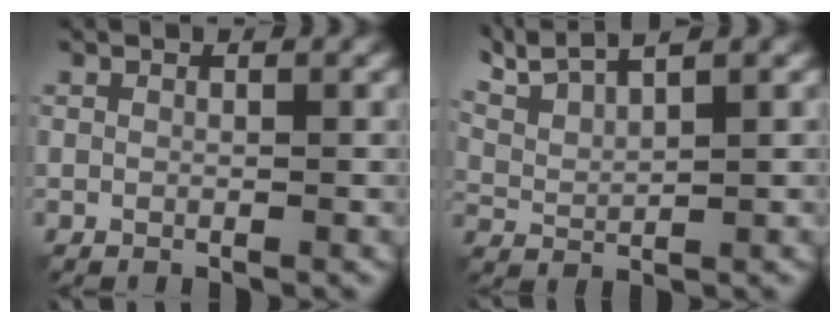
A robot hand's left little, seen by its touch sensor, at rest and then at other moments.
{"total": 4.9, "force": [3.9, 1.0, 2.8], "torque": [-0.066, 0.015, 0.068]}